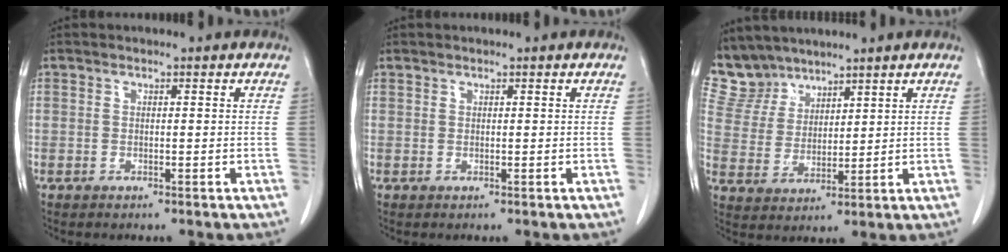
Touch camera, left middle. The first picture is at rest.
{"total": 0.0}
{"total": 6.7, "force": [6.2, 2.4, 0.0], "torque": [-0.011, 0.007, 0.142]}